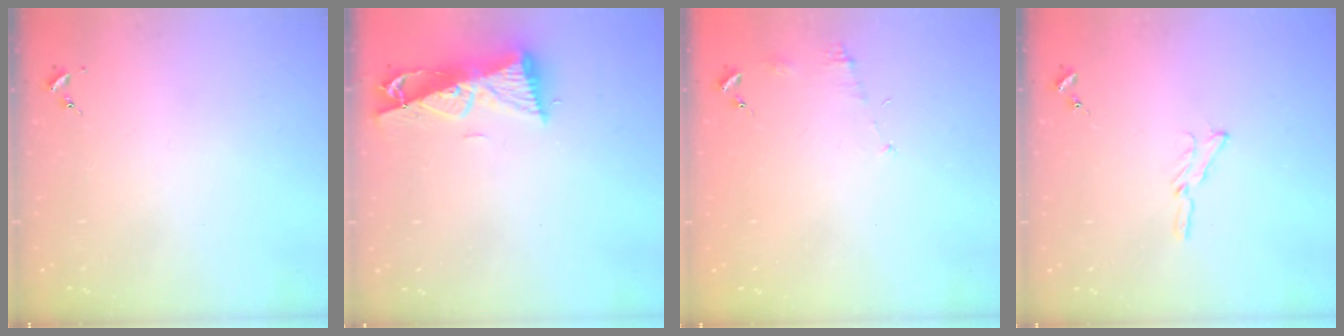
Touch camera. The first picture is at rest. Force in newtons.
{"total": 9.5, "press": 9.5, "slide": 0.9}
{"total": 5.2, "press": 5.2, "slide": 0.5}
{"total": 4.8, "press": 4.8, "slide": 0.4}